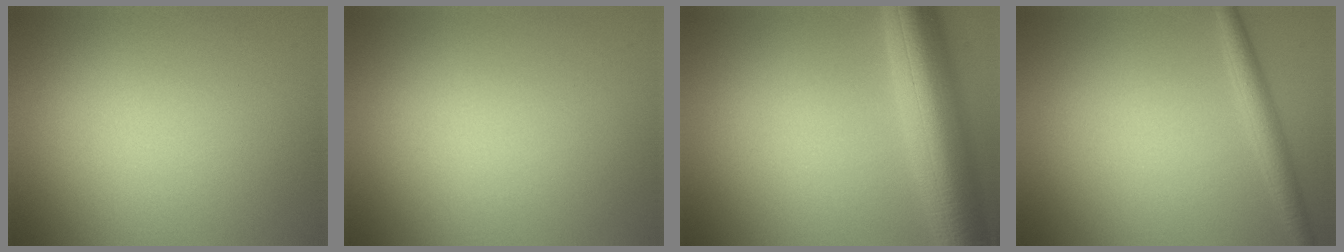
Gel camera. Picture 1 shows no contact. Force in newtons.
{"total": 0.0}
{"total": 9.2, "press": 9.2, "slide": 0.2}
{"total": 2.3, "press": 2.3, "slide": 0.1}